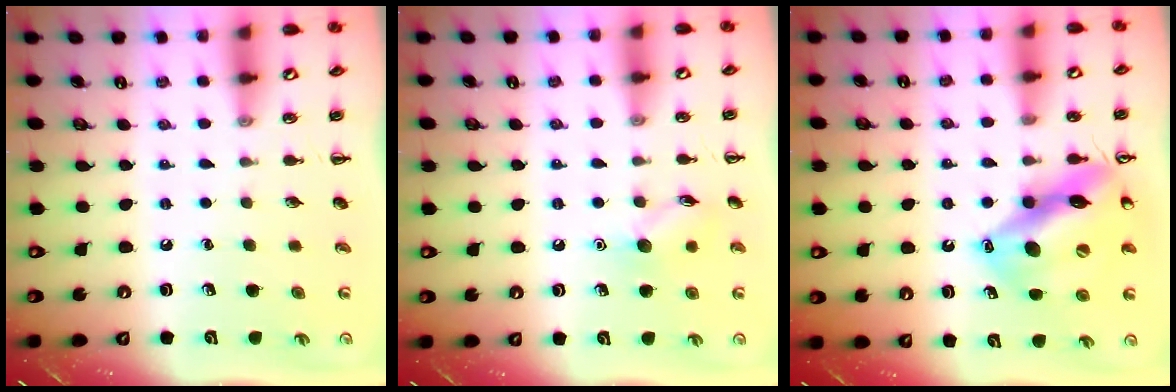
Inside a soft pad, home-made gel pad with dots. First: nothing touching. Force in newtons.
{"total": 8.5, "press": 8.4, "slide": 1.2}
{"total": 16.6, "press": 16.3, "slide": 3.1}